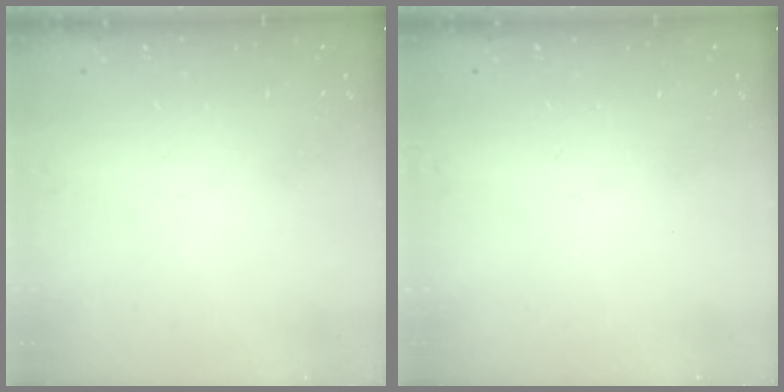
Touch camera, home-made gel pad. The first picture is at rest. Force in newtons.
{"total": 0.0}